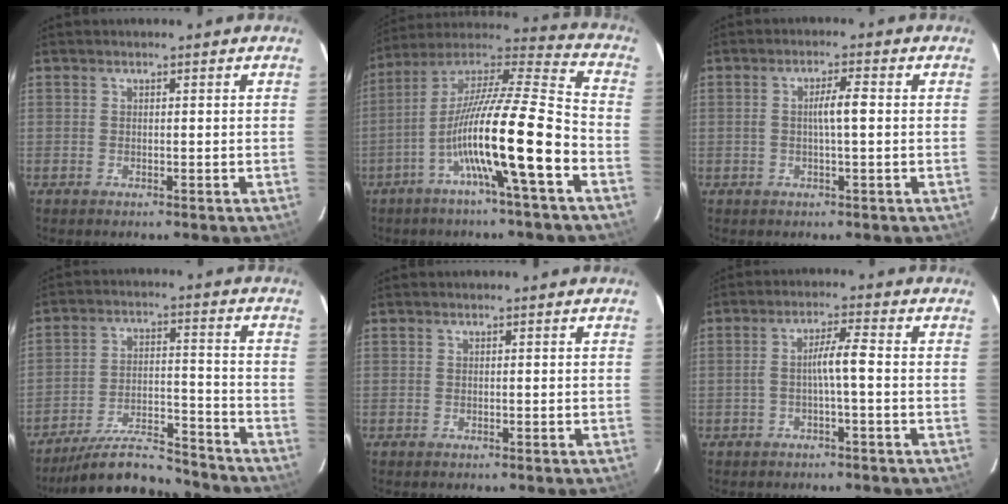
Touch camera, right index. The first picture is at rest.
{"total": 18.3, "force": [-6.5, 0.2, 17.1], "torque": [-0.307, 0.005, -0.117]}
{"total": 3.3, "force": [0.1, 0.2, 3.3], "torque": [-0.062, 0.006, 0.002]}
{"total": 11.3, "force": [-10.5, 2.3, 3.5], "torque": [-0.055, 0.016, -0.179]}
{"total": 0.0}
{"total": 4.0, "force": [-0.6, 0.0, 3.9], "torque": [-0.070, 0.015, -0.008]}